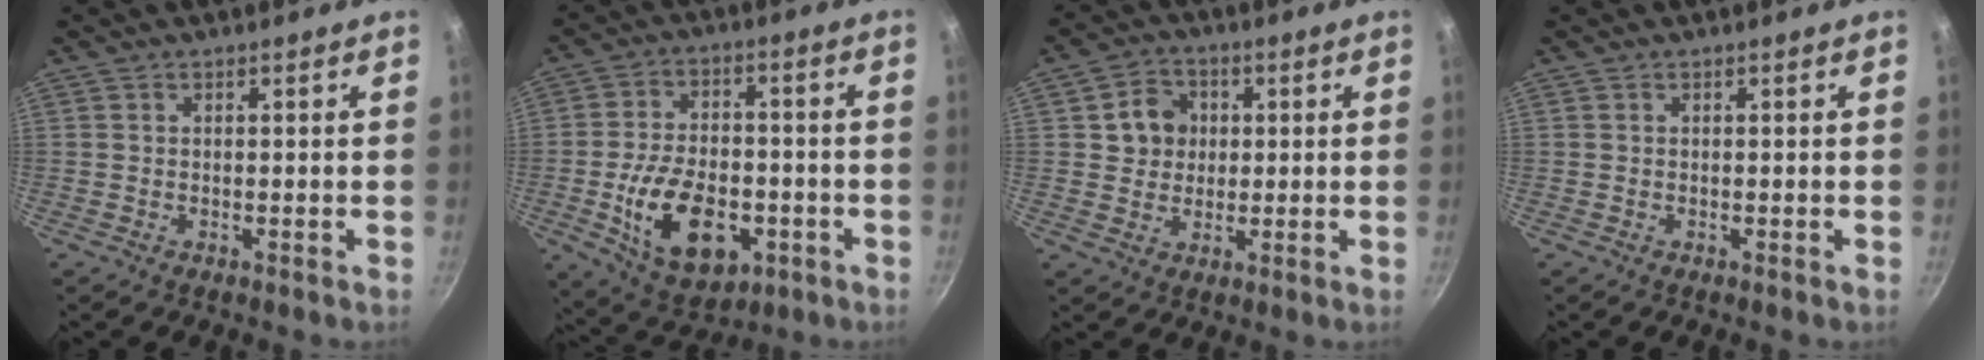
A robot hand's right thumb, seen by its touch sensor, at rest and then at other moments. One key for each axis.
{"total": 16.6, "fx": -4.6, "fy": 10.1, "fz": 12.2, "tx": -0.188, "ty": 0.012, "tz": -0.065}
{"total": 6.8, "fx": 1.3, "fy": 6.1, "fz": 2.8, "tx": -0.010, "ty": 0.005, "tz": 0.016}
{"total": 0.0}